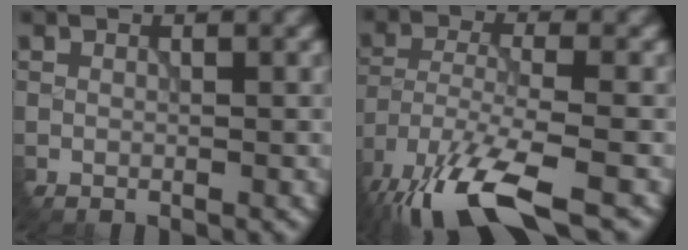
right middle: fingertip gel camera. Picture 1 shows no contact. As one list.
[{"total": 10.6, "force": [-7.9, 2.7, 6.6], "torque": [-0.148, -0.028, -0.141]}]